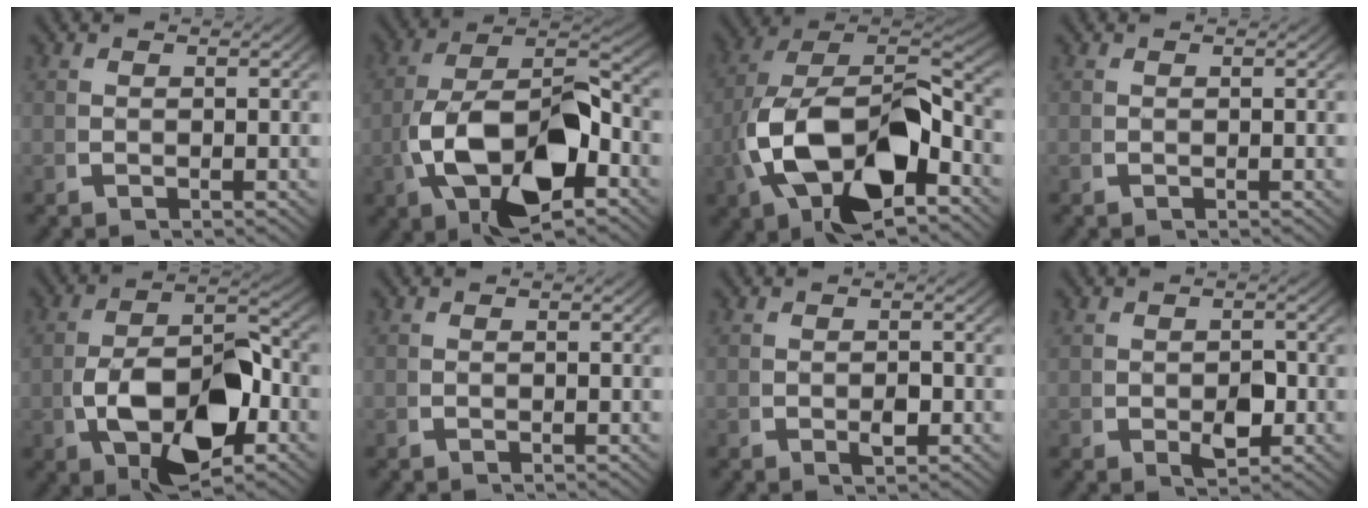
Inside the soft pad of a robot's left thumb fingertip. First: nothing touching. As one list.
[{"total": 15.1, "force": [-1.8, 8.6, 12.3], "torque": [-0.248, -0.040, -0.008]}, {"total": 18.5, "force": [-1.6, 11.8, 14.2], "torque": [-0.292, -0.044, -0.005]}, {"total": 0.0}, {"total": 11.3, "force": [-1.6, 6.1, 9.4], "torque": [-0.177, -0.023, -0.012]}, {"total": 0.0}, {"total": 1.4, "force": [-0.1, 0.3, 1.3], "torque": [-0.019, 0.004, -0.001]}, {"total": 2.6, "force": [-0.1, 1.3, 2.2], "torque": [-0.032, -0.007, 0.007]}]